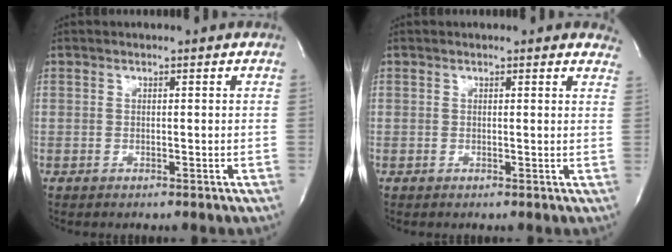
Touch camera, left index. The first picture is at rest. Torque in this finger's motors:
{"motor_torque": [-0.15, -0.30, 0.02, -0.05]}